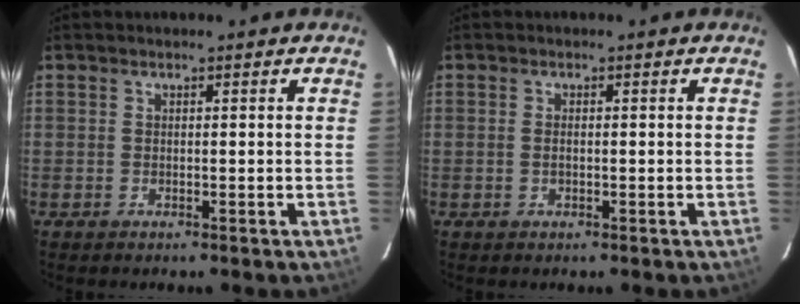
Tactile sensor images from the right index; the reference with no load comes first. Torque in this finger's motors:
{"motor_torque": [-0.20, -0.02, 0.01, 0.00]}